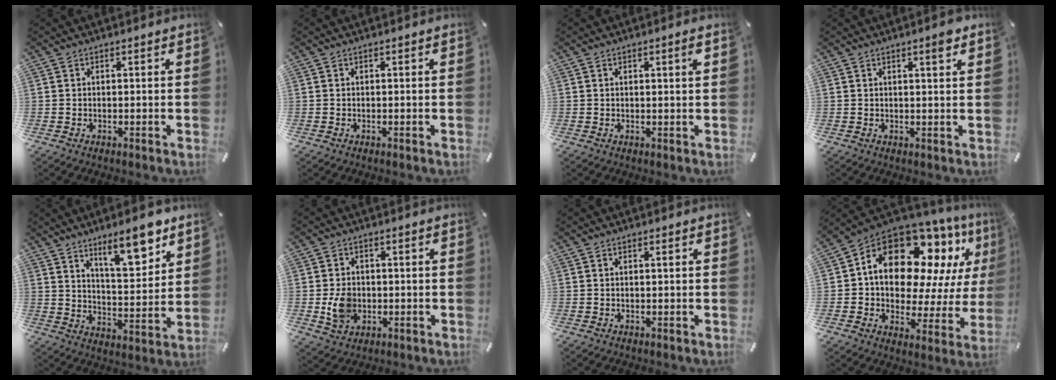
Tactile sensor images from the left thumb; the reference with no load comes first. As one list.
[{"total": 0.0}, {"total": 1.6, "force": [0.7, 0.1, 1.4], "torque": [-0.029, 0.000, 0.011]}, {"total": 2.7, "force": [1.7, 0.3, 2.1], "torque": [-0.027, -0.006, 0.025]}, {"total": 13.1, "force": [9.4, 4.5, 8.0], "torque": [-0.098, -0.061, 0.156]}, {"total": 6.4, "force": [-0.8, 5.4, 3.3], "torque": [-0.054, -0.005, -0.016]}, {"total": 0.7, "force": [0.2, 0.1, 0.7], "torque": [-0.013, 0.001, 0.003]}, {"total": 18.3, "force": [9.3, 11.4, 10.9], "torque": [-0.198, -0.076, 0.155]}]